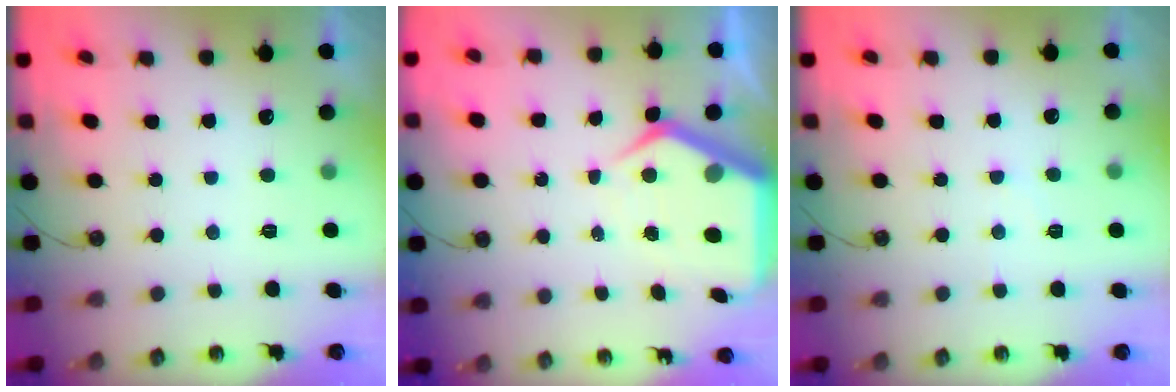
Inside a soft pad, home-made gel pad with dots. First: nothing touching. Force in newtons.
{"total": 7.8, "press": 7.8, "slide": 0.7}
{"total": 3.1, "press": 3.1, "slide": 0.6}